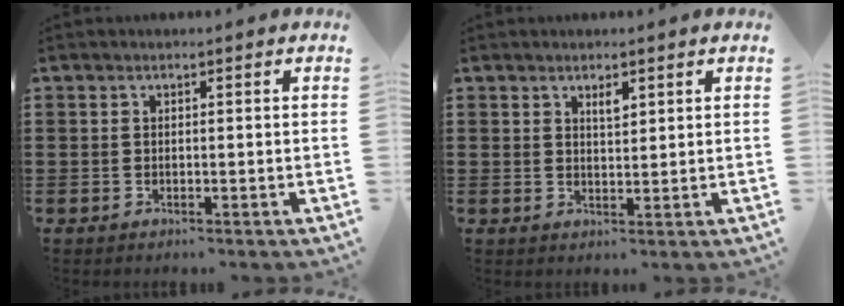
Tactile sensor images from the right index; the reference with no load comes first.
{"total": 1.9, "force": [1.3, 0.6, 1.2], "torque": [-0.017, 0.000, 0.021]}